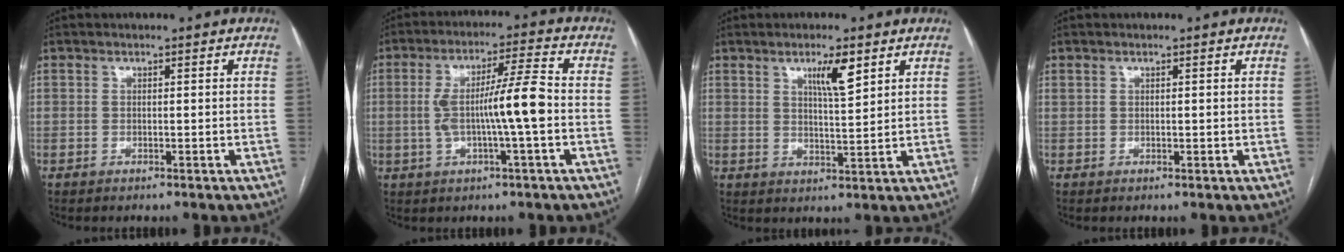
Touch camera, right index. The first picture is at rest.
{"total": 9.4, "force": [-1.0, 0.1, 9.4], "torque": [-0.172, 0.016, -0.019]}
{"total": 5.2, "force": [2.9, 0.7, 4.2], "torque": [-0.072, -0.003, 0.050]}
{"total": 0.7, "force": [0.3, 0.4, 0.5], "torque": [-0.010, 0.003, 0.010]}